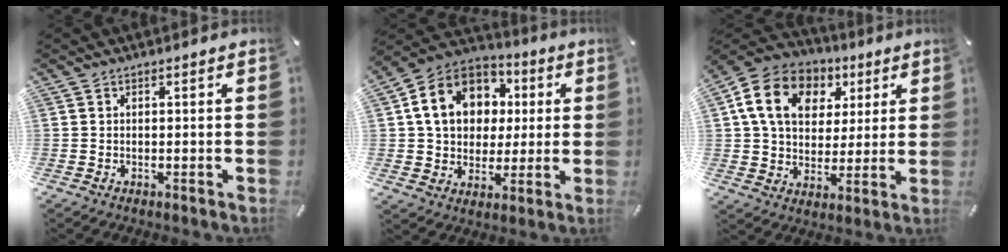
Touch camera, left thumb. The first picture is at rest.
{"total": 14.8, "force": [2.5, 12.7, 7.2], "torque": [-0.133, 0.007, 0.050]}
{"total": 14.9, "force": [5.3, 12.0, 7.3], "torque": [-0.138, 0.000, 0.099]}